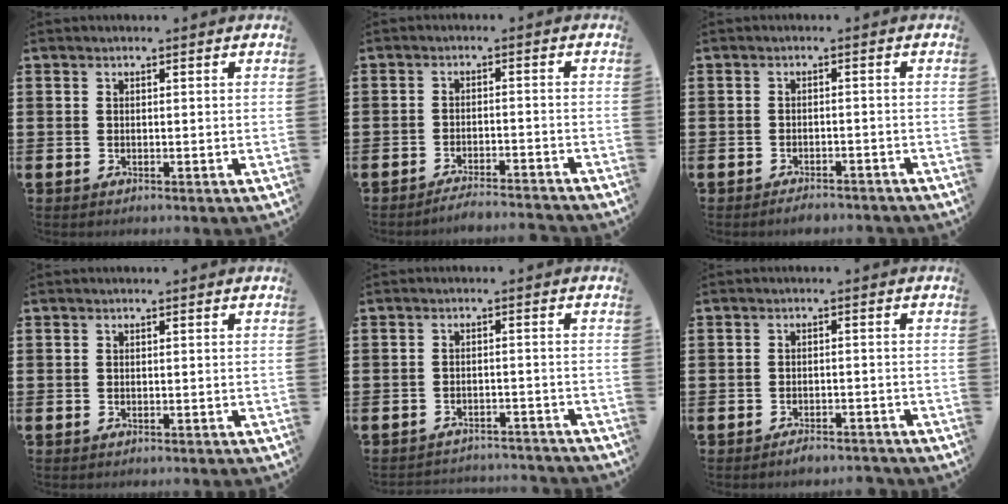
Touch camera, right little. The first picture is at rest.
{"total": 2.5, "force": [-2.5, -0.2, 0.6], "torque": [-0.010, 0.005, -0.050]}
{"total": 1.7, "force": [-1.7, 0.1, 0.4], "torque": [-0.010, 0.001, -0.033]}
{"total": 0.0}
{"total": 2.3, "force": [-2.3, 0.0, -0.1], "torque": [-0.004, 0.003, -0.050]}
{"total": 1.9, "force": [-1.8, 0.1, 0.5], "torque": [-0.012, 0.003, -0.036]}